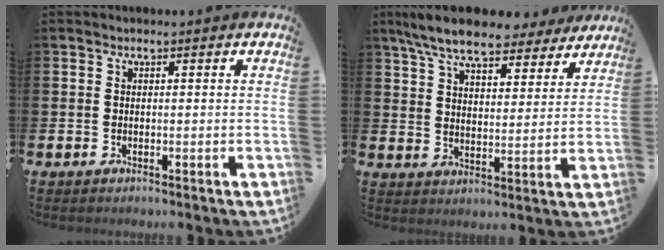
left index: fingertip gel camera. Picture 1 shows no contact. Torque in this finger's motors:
{"motor_torque": [1.10, -1.04, 1.05, 0.21]}